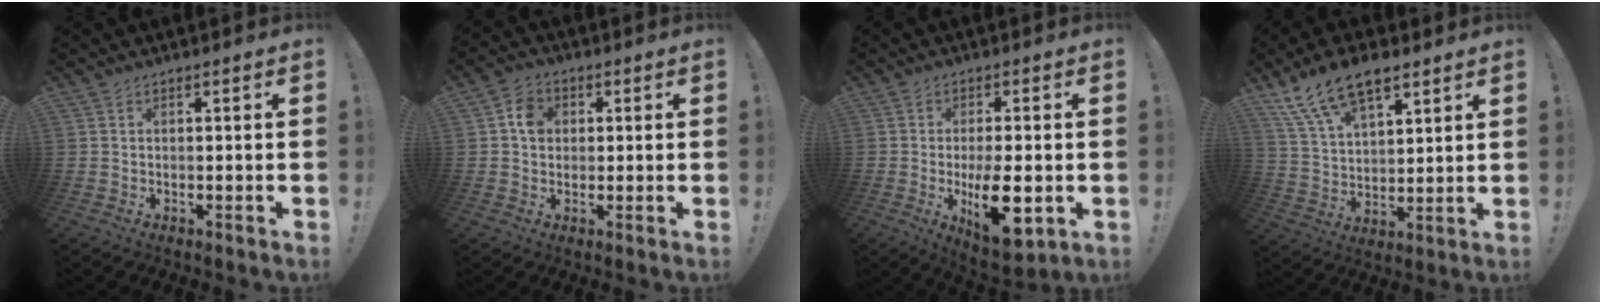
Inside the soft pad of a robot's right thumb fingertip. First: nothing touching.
{"total": 5.6, "force": [0.8, 4.8, 2.7], "torque": [-0.026, 0.002, 0.012]}
{"total": 13.8, "force": [-3.0, 5.5, 12.3], "torque": [-0.196, -0.009, -0.041]}
{"total": 14.1, "force": [9.7, 6.4, 7.9], "torque": [-0.145, -0.052, 0.179]}